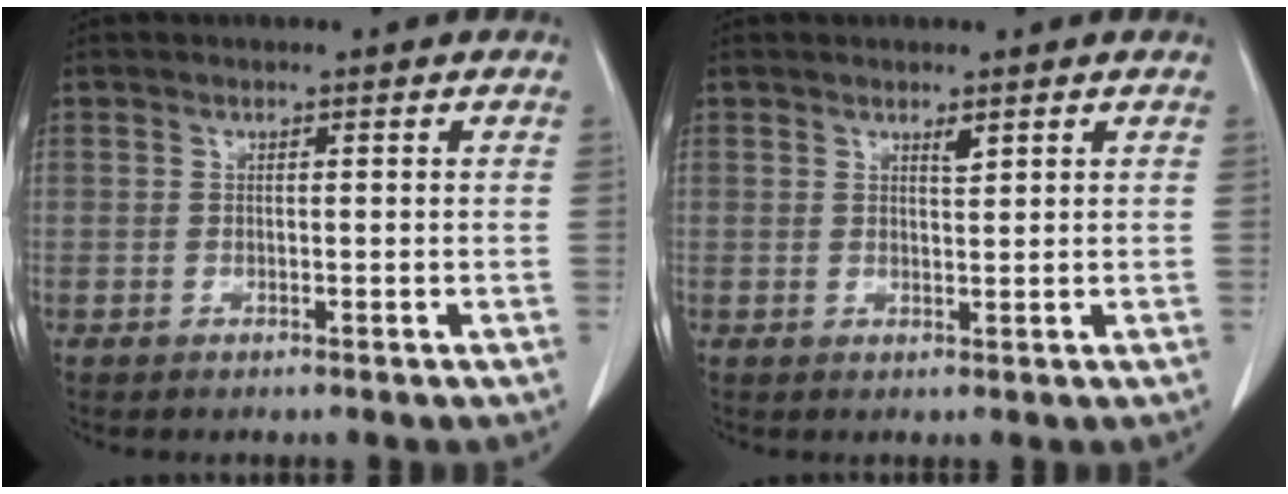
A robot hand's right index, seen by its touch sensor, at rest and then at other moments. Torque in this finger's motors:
{"motor_torque": [0.08, 0.04, 0.00, 0.02]}